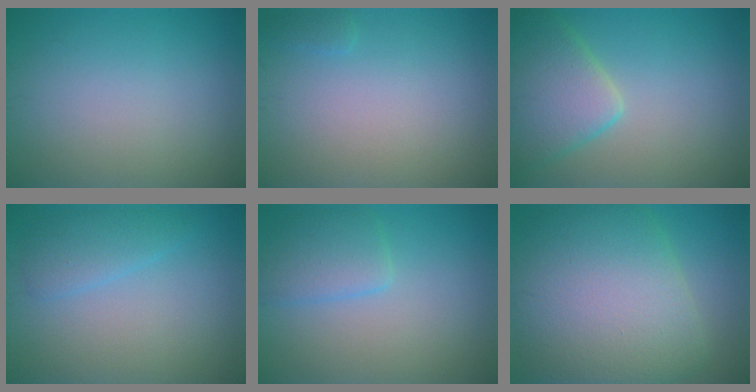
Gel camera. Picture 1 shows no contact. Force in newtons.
{"total": 0.7, "press": 0.7, "slide": 0.0}
{"total": 5.9, "press": 5.8, "slide": 0.5}
{"total": 2.3, "press": 2.3, "slide": 0.0}
{"total": 2.8, "press": 2.8, "slide": 0.3}
{"total": 12.5, "press": 12.5, "slide": 0.3}